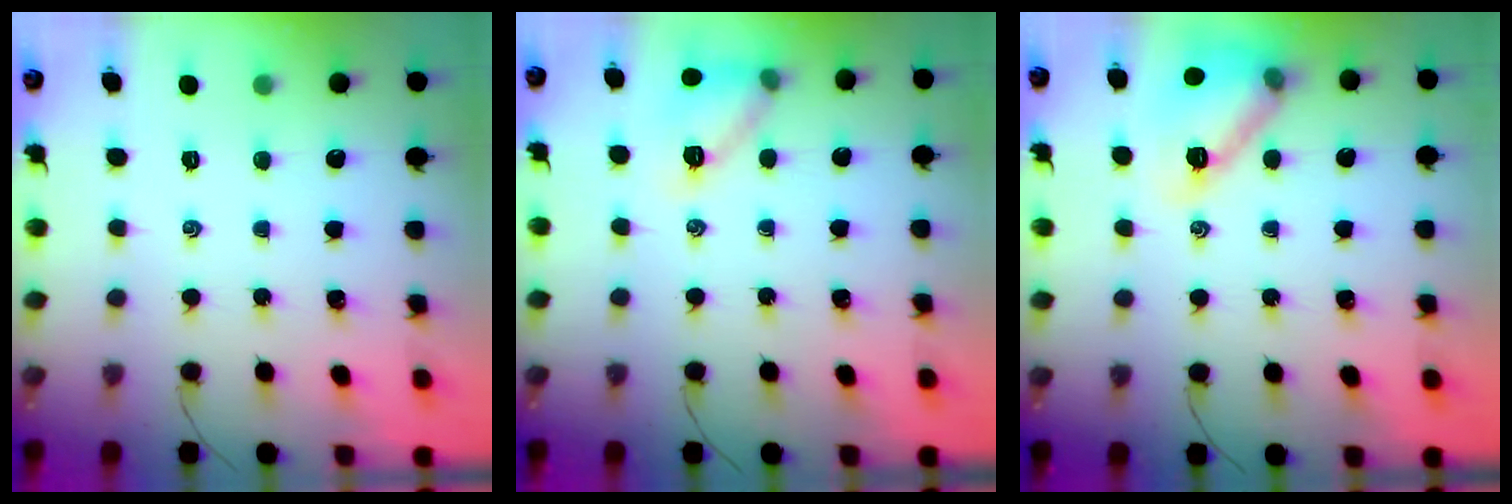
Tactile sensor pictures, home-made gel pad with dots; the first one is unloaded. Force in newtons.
{"total": 11.7, "press": 11.7, "slide": 0.8}
{"total": 14.5, "press": 14.4, "slide": 1.7}